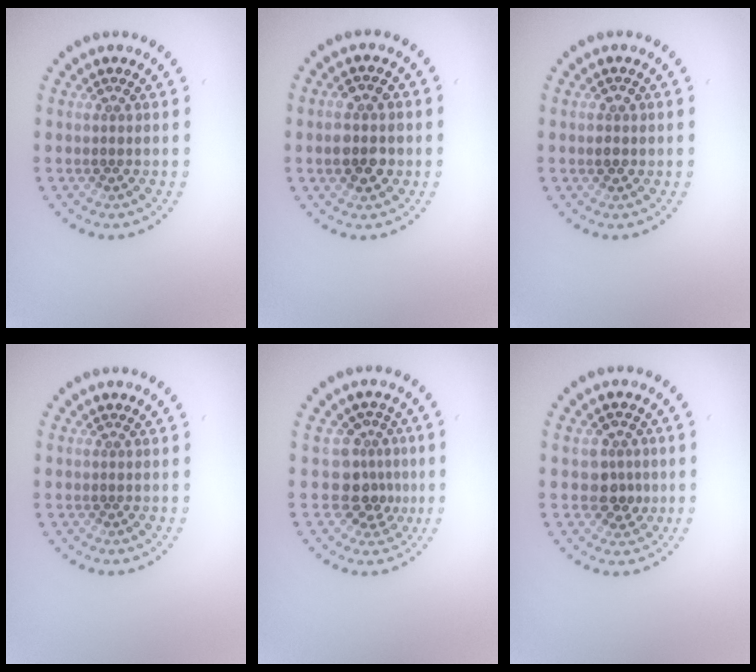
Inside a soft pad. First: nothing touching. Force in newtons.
{"total": 3.6, "press": 3.5, "slide": 0.3}
{"total": 1.5, "press": 1.5, "slide": 0.1}
{"total": 0.0}
{"total": 3.3, "press": 2.6, "slide": 2.0}
{"total": 2.6, "press": 2.4, "slide": 0.9}